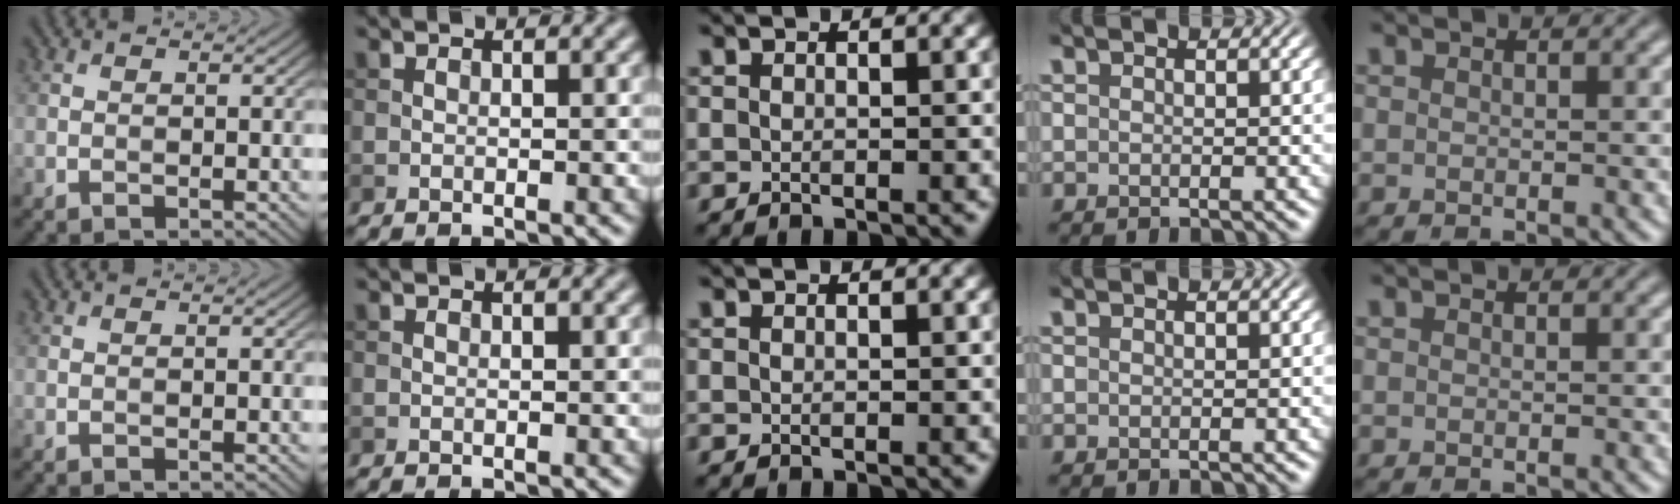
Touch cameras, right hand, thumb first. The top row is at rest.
{}